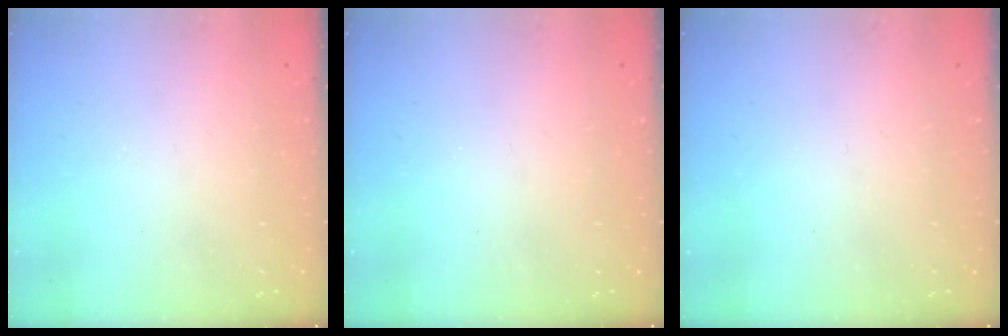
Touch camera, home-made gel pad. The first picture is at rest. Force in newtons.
{"total": 0.0}
{"total": 0.0}